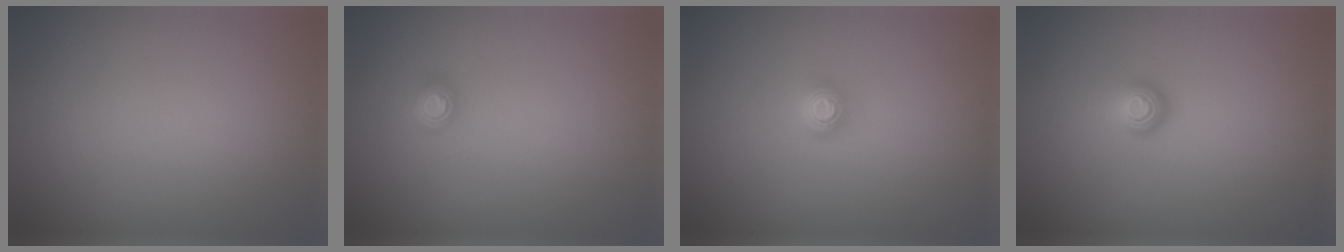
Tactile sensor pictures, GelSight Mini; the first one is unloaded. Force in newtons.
{"total": 1.7, "press": 1.2, "slide": 1.1}
{"total": 1.7, "press": 1.3, "slide": 1.1}
{"total": 1.8, "press": 1.1, "slide": 1.4}